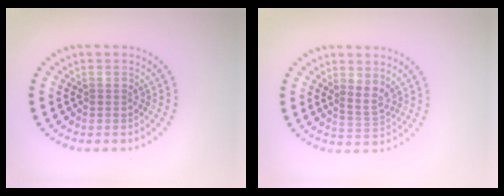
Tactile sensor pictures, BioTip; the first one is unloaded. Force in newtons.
{"total": 1.6, "press": 1.3, "slide": 1.1}